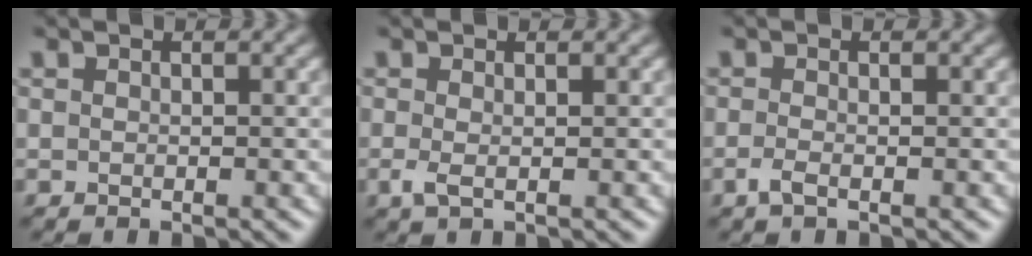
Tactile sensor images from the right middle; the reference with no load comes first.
{"total": 1.3, "force": [-0.2, 0.3, 1.2], "torque": [-0.031, -0.001, -0.005]}
{"total": 1.3, "force": [-0.6, 0.3, 1.1], "torque": [-0.028, -0.002, -0.016]}